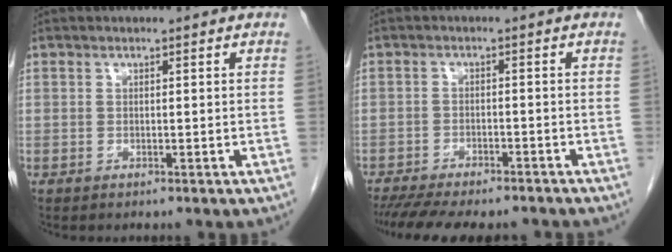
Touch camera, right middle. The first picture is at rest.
{"total": 14.1, "force": [-12.1, 3.4, 6.3], "torque": [-0.122, -0.014, -0.167]}